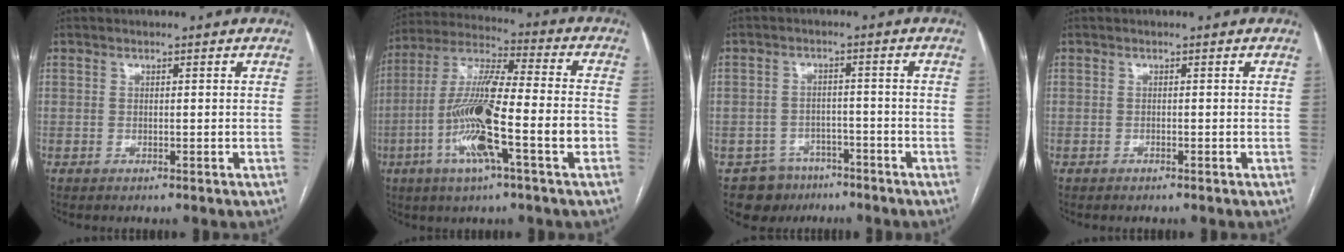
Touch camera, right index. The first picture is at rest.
{"total": 16.8, "force": [-4.9, 1.3, 16.0], "torque": [-0.310, -0.001, -0.090]}
{"total": 6.0, "force": [-4.2, 4.2, -0.1], "torque": [0.013, 0.012, -0.061]}
{"total": 0.0}